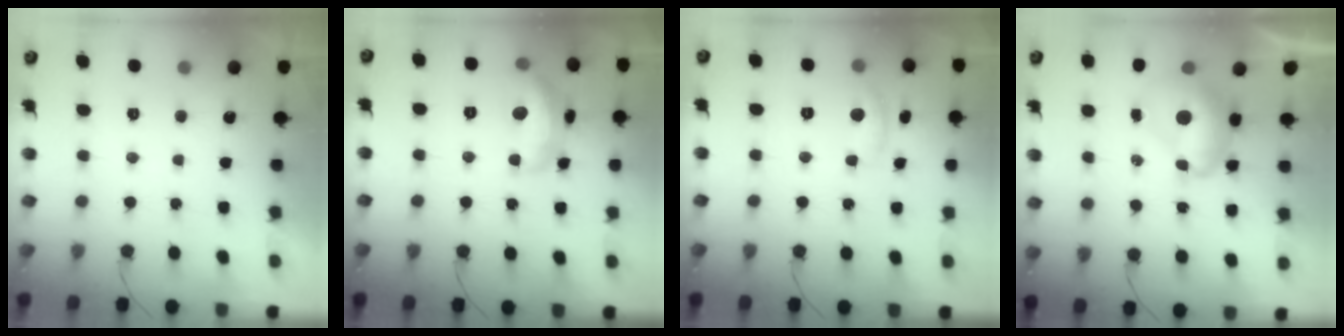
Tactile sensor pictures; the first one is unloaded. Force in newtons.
{"total": 14.0, "press": 14.0, "slide": 0.8}
{"total": 7.3, "press": 7.3, "slide": 0.1}
{"total": 8.5, "press": 8.4, "slide": 0.9}